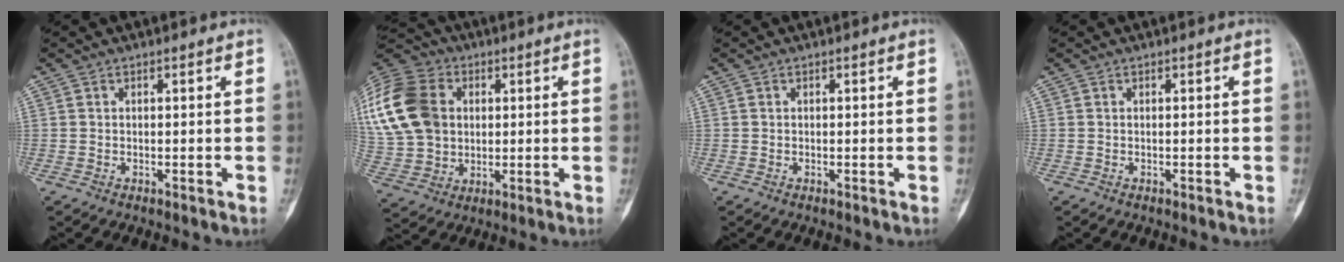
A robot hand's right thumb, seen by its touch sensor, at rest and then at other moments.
{"total": 26.1, "force": [5.6, 20.4, 15.2], "torque": [-0.367, 0.051, 0.116]}
{"total": 0.0}
{"total": 0.0}